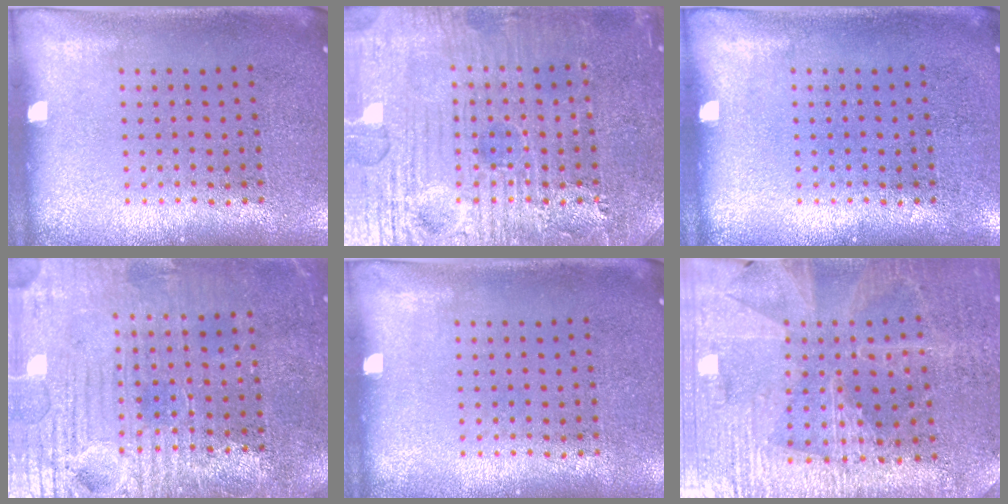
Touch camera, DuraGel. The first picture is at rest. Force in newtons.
{"total": 7.1, "press": 7.1, "slide": 0.9}
{"total": 0.0}
{"total": 3.9, "press": 3.8, "slide": 1.2}
{"total": 0.0}
{"total": 2.3, "press": 2.3, "slide": 0.5}